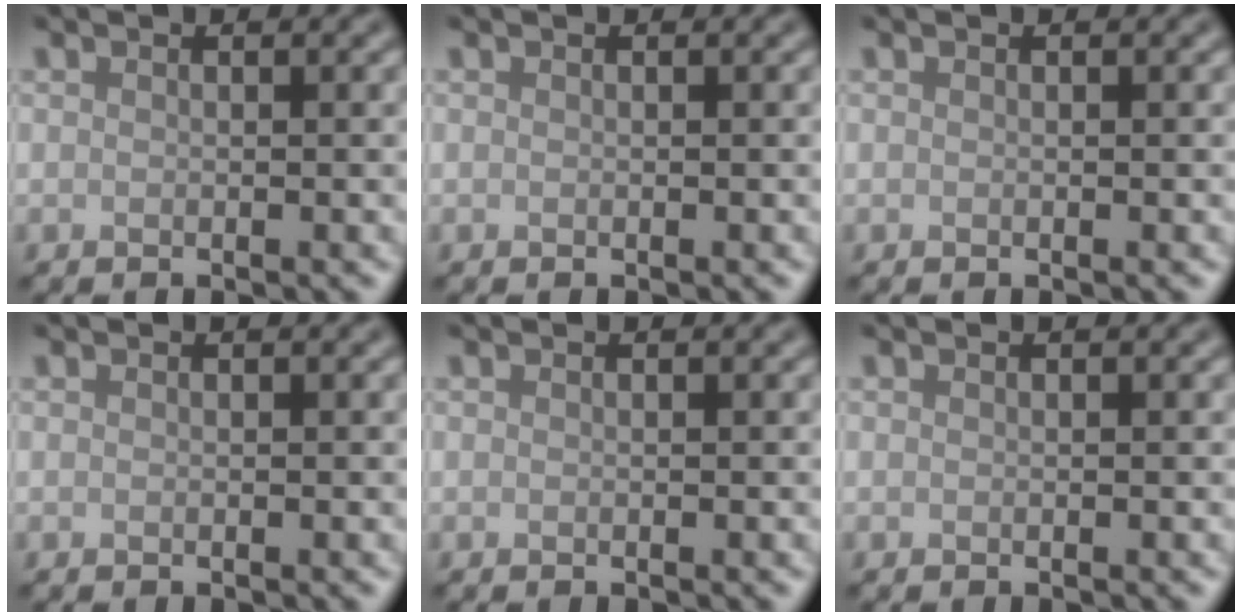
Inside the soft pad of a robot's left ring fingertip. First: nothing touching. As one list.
[{"total": 0.0}, {"total": 0.0}, {"total": 0.0}, {"total": 0.0}, {"total": 0.0}]